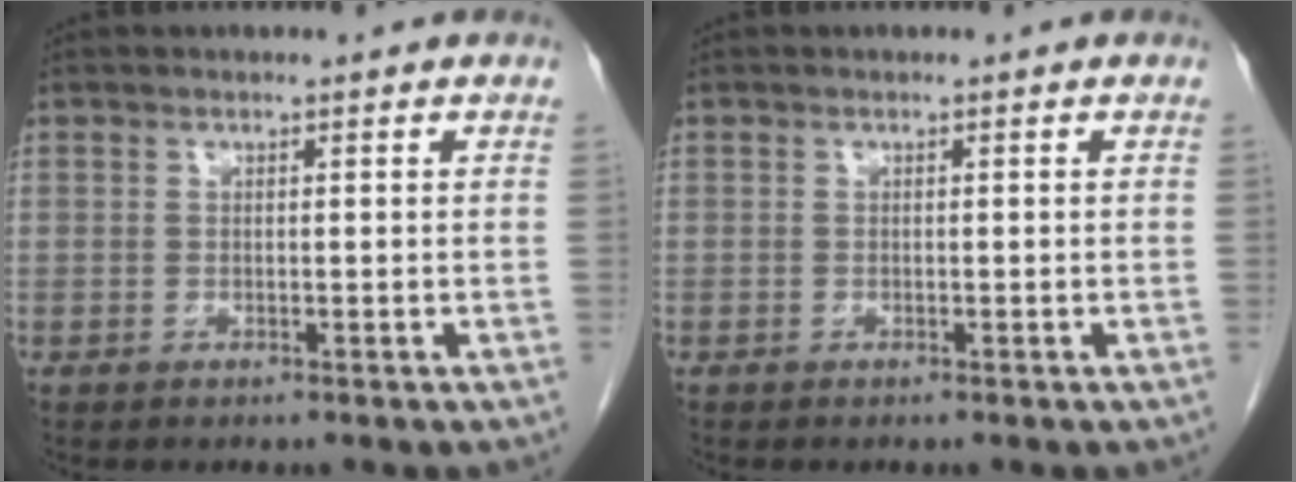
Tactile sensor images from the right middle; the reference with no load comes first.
{"total": 0.0}